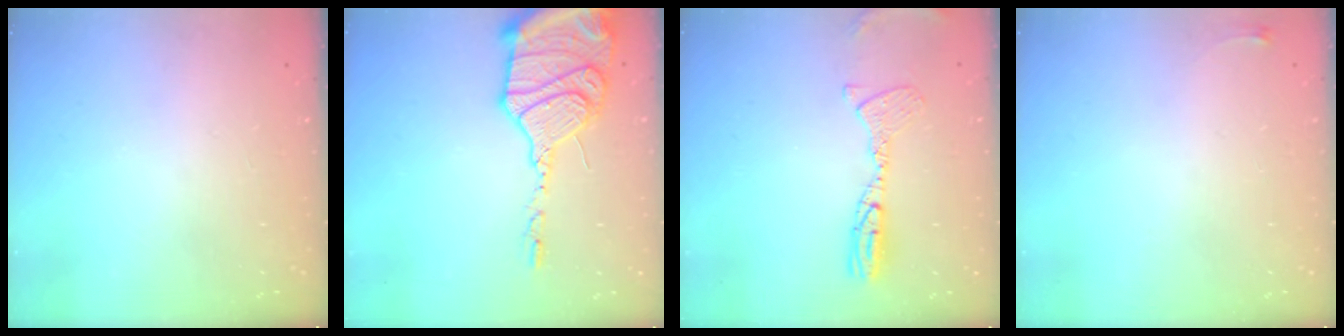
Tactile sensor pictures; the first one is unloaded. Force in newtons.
{"total": 20.5, "press": 19.8, "slide": 5.4}
{"total": 11.8, "press": 11.6, "slide": 2.1}
{"total": 2.6, "press": 2.6, "slide": 0.6}